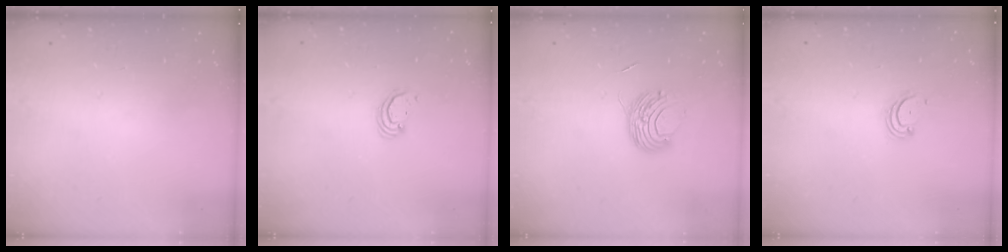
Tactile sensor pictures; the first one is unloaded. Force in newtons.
{"total": 2.3, "press": 2.3, "slide": 0.3}
{"total": 8.7, "press": 8.6, "slide": 0.8}
{"total": 2.9, "press": 2.9, "slide": 0.3}